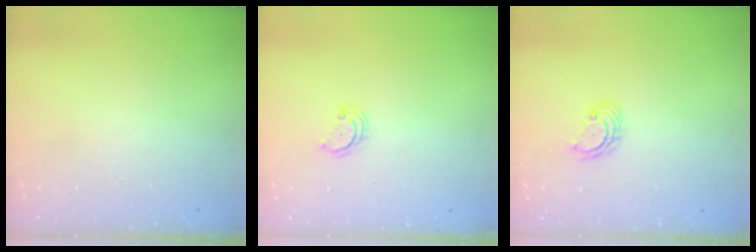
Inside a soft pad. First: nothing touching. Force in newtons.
{"total": 2.8, "press": 2.8, "slide": 0.3}
{"total": 2.8, "press": 2.8, "slide": 0.3}